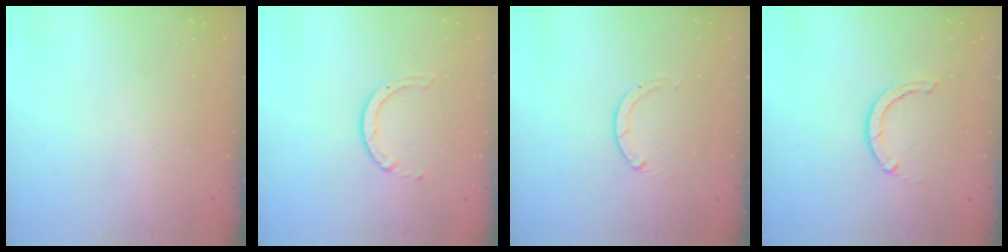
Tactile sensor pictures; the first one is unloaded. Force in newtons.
{"total": 2.5, "press": 2.5, "slide": 0.2}
{"total": 0.0}
{"total": 2.9, "press": 2.9, "slide": 0.1}